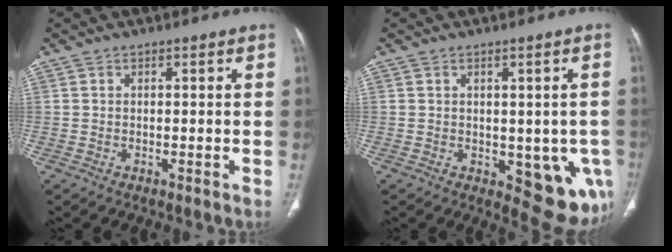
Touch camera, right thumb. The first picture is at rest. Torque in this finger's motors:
{"motor_torque": [1.20, 1.44, -0.12, 0.07, 0.21]}